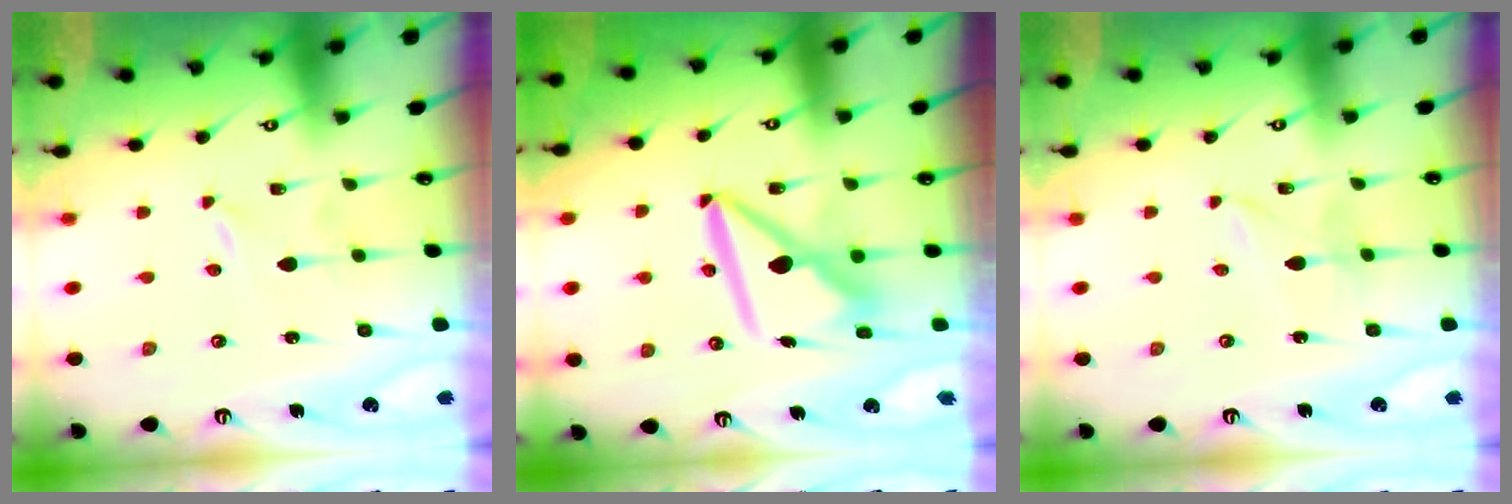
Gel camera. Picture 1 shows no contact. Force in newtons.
{"total": 9.7, "press": 9.7, "slide": 1.0}
{"total": 2.6, "press": 2.6, "slide": 0.3}